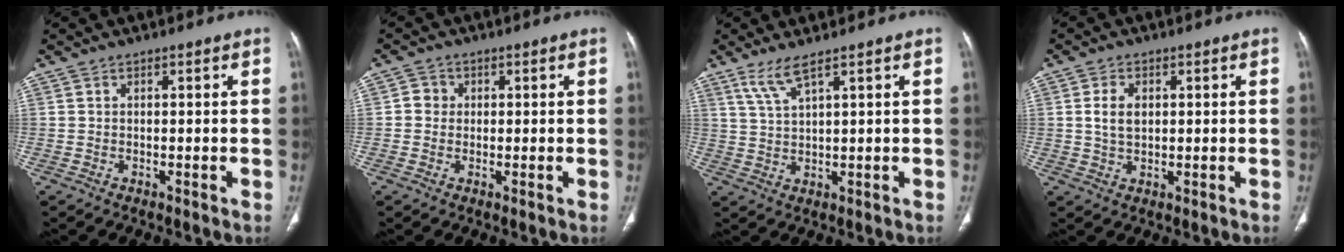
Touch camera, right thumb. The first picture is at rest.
{"total": 2.6, "force": [0.2, 2.5, 0.8], "torque": [0.004, 0.005, 0.000]}
{"total": 4.4, "force": [3.0, 0.5, 3.1], "torque": [-0.075, -0.015, 0.072]}
{"total": 4.3, "force": [0.8, 2.7, 3.3], "torque": [-0.064, -0.001, 0.016]}